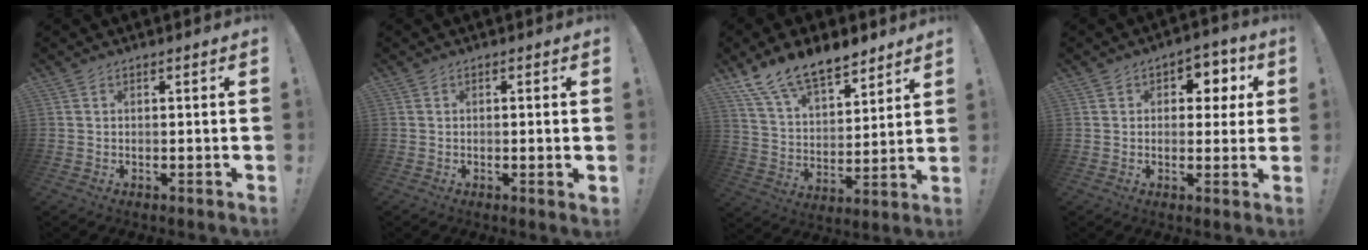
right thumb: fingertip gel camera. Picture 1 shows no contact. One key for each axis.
{"total": 1.9, "fx": 0.1, "fy": -0.3, "fz": 1.9, "tx": -0.025, "ty": -0.004, "tz": 0.000}
{"total": 14.7, "fx": 11.8, "fy": 6.2, "fz": 6.3, "tx": -0.124, "ty": -0.082, "tz": 0.221}
{"total": 5.7, "fx": 2.0, "fy": 4.7, "fz": 2.6, "tx": -0.020, "ty": -0.011, "tz": 0.031}